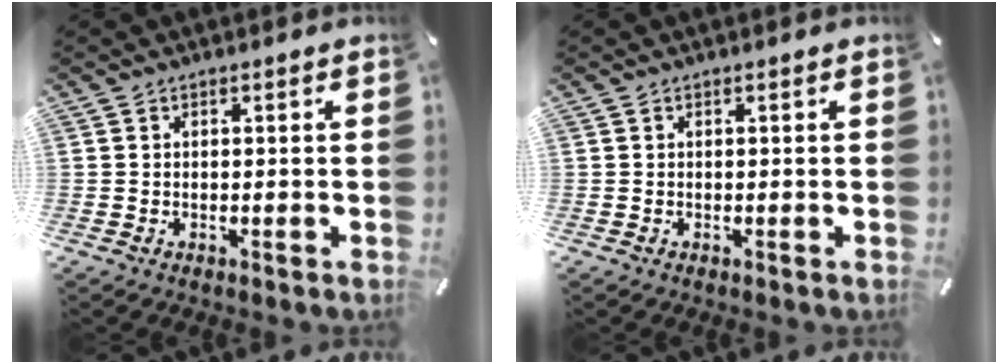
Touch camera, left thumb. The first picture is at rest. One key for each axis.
{"total": 0.0}